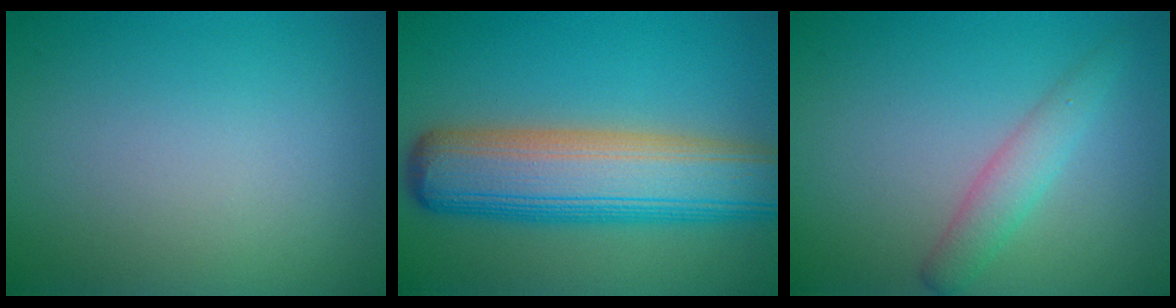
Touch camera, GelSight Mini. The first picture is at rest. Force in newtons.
{"total": 10.5, "press": 10.5, "slide": 0.5}
{"total": 1.7, "press": 1.7, "slide": 0.1}